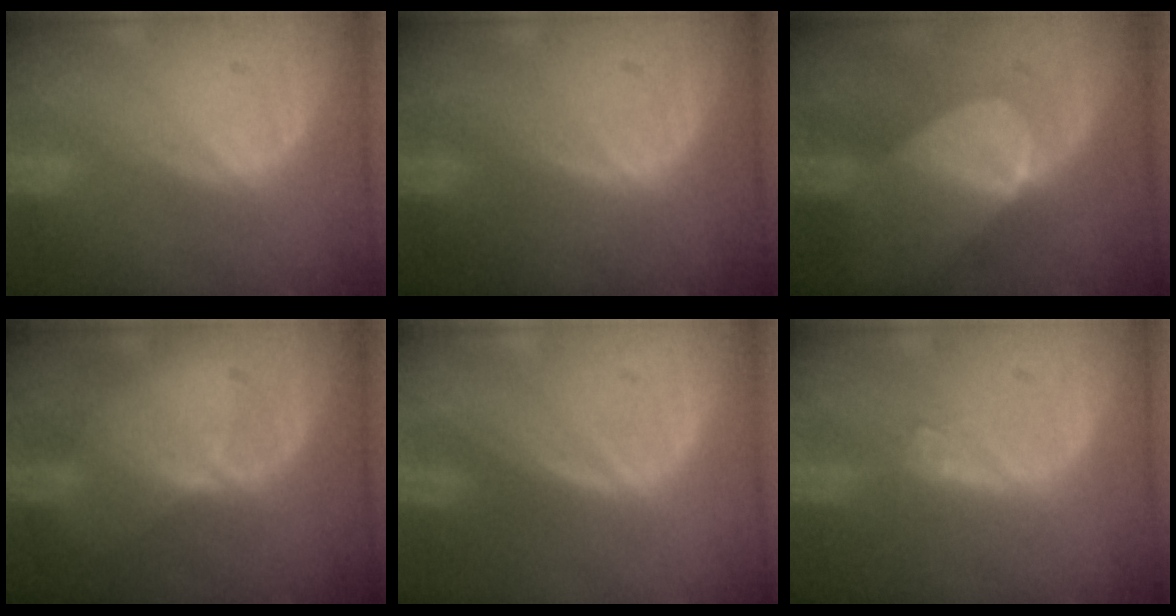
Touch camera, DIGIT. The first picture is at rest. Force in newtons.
{"total": 0.0}
{"total": 7.3, "press": 6.8, "slide": 2.7}
{"total": 2.3, "press": 1.8, "slide": 1.4}
{"total": 0.0}
{"total": 1.7, "press": 1.4, "slide": 1.0}